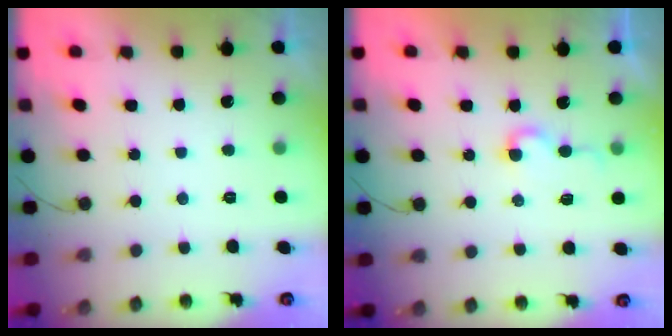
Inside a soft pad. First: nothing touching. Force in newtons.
{"total": 4.0, "press": 4.0, "slide": 0.5}